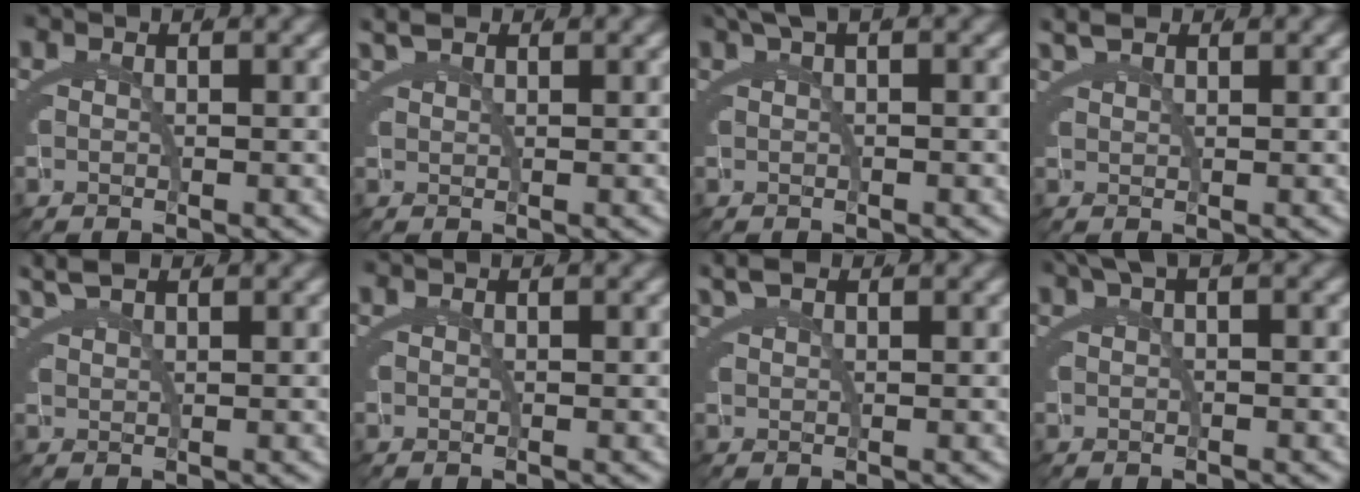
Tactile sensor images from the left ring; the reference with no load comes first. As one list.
[{"total": 2.8, "force": [2.3, 1.0, 1.2], "torque": [-0.020, 0.013, 0.034]}, {"total": 1.9, "force": [1.6, -0.1, 1.1], "torque": [-0.021, 0.015, 0.026]}, {"total": 2.7, "force": [2.4, 0.8, 1.1], "torque": [-0.016, 0.012, 0.037]}, {"total": 2.6, "force": [2.4, 0.2, 0.8], "torque": [-0.013, 0.013, 0.043]}, {"total": 0.0}, {"total": 3.1, "force": [2.3, 1.5, 1.5], "torque": [-0.026, 0.017, 0.030]}, {"total": 1.6, "force": [1.3, -0.2, 1.0], "torque": [-0.019, 0.014, 0.022]}]